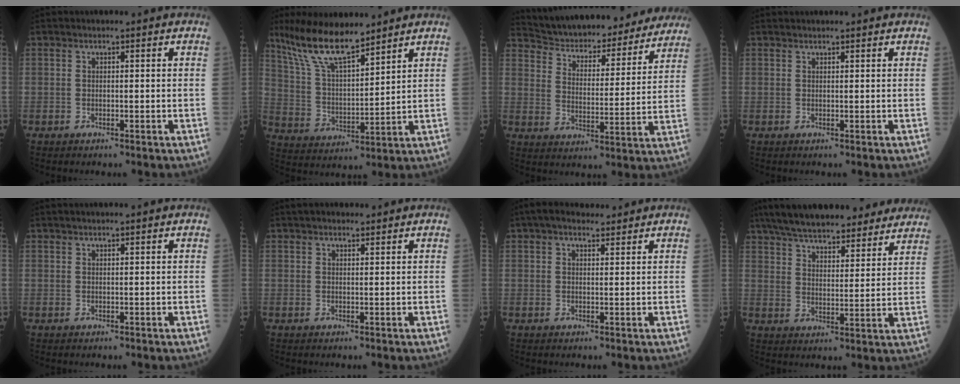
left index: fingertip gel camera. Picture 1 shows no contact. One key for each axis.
{"total": 11.9, "fx": 9.8, "fy": 2.1, "fz": 6.4, "tx": -0.125, "ty": 0.006, "tz": 0.191}
{"total": 24.0, "fx": 22.2, "fy": 5.8, "fz": 7.2, "tx": -0.111, "ty": -0.014, "tz": 0.299}
{"total": 3.3, "fx": 3.1, "fy": 0.4, "fz": 0.9, "tx": -0.004, "ty": 0.027, "tz": 0.041}
{"total": 4.5, "fx": 3.9, "fy": 0.2, "fz": 2.2, "tx": -0.021, "ty": 0.030, "tz": 0.057}
{"total": 5.6, "fx": 4.9, "fy": 1.4, "fz": 2.4, "tx": -0.023, "ty": 0.029, "tz": 0.075}
{"total": 5.7, "fx": 4.7, "fy": 1.7, "fz": 2.7, "tx": -0.035, "ty": 0.032, "tz": 0.076}
{"total": 26.6, "fx": 23.0, "fy": 6.3, "fz": 11.6, "tx": -0.187, "ty": 0.025, "tz": 0.311}